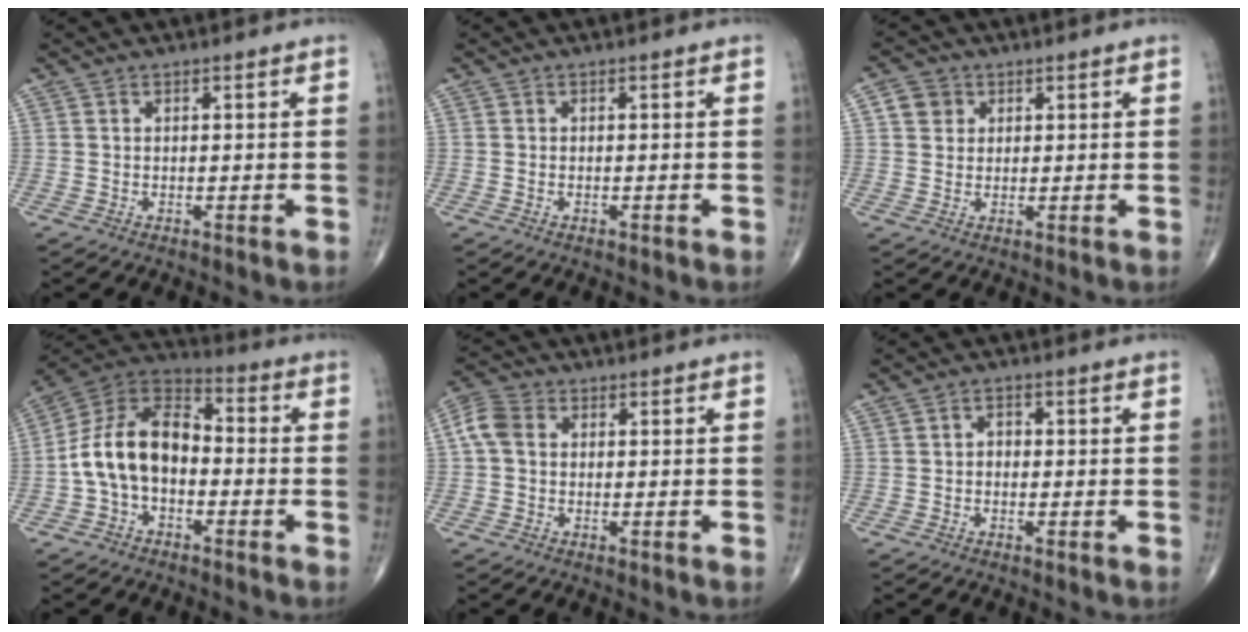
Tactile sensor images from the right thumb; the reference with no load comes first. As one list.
[{"total": 0.0}, {"total": 3.9, "force": [1.3, 3.5, 1.2], "torque": [-0.006, 0.001, 0.018]}, {"total": 13.9, "force": [-2.4, 9.0, 10.3], "torque": [-0.177, 0.046, -0.057]}, {"total": 5.2, "force": [0.5, 4.0, 3.3], "torque": [-0.075, 0.018, 0.002]}, {"total": 1.8, "force": [-0.1, 1.4, 1.1], "torque": [-0.003, 0.009, -0.008]}]